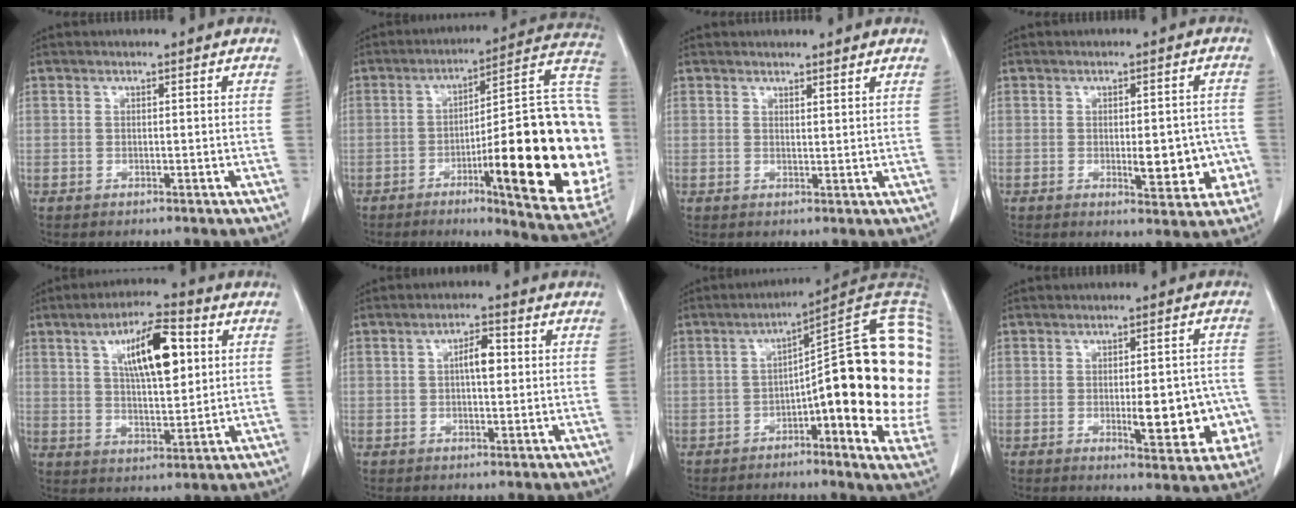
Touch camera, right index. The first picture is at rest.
{"total": 29.5, "force": [-4.7, 4.0, 28.9], "torque": [-0.306, 0.014, -0.068]}
{"total": 2.0, "force": [2.0, 0.1, 0.5], "torque": [-0.013, -0.010, 0.023]}
{"total": 7.1, "force": [-1.4, 2.6, 6.4], "torque": [-0.076, 0.001, -0.011]}
{"total": 11.6, "force": [3.6, 3.2, 10.5], "torque": [-0.182, 0.013, 0.062]}
{"total": 3.6, "force": [0.4, 1.2, 3.4], "torque": [-0.057, 0.007, 0.006]}
{"total": 24.3, "force": [0.2, 3.4, 24.0], "torque": [-0.235, 0.050, 0.004]}
{"total": 9.5, "force": [-2.2, 3.0, 8.7], "torque": [-0.103, 0.009, -0.020]}